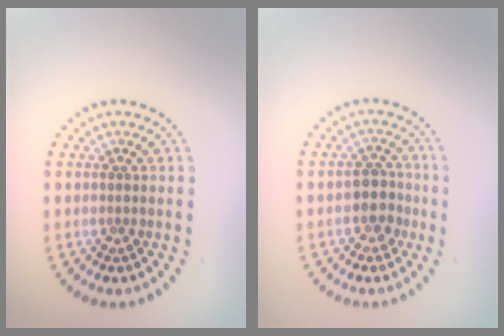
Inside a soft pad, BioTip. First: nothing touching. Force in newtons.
{"total": 2.6, "press": 2.4, "slide": 1.1}